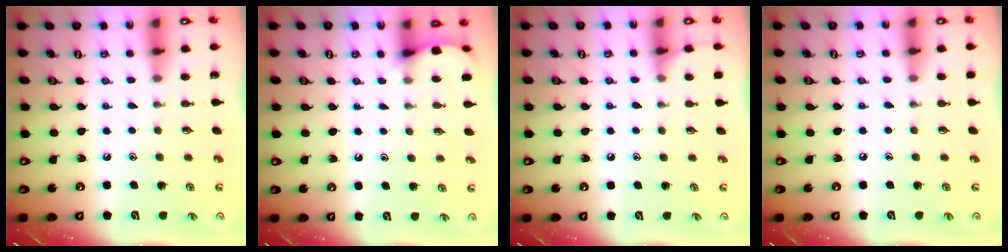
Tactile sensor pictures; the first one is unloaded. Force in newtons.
{"total": 4.1, "press": 4.1, "slide": 0.4}
{"total": 4.5, "press": 4.4, "slide": 0.6}
{"total": 2.5, "press": 2.4, "slide": 0.4}